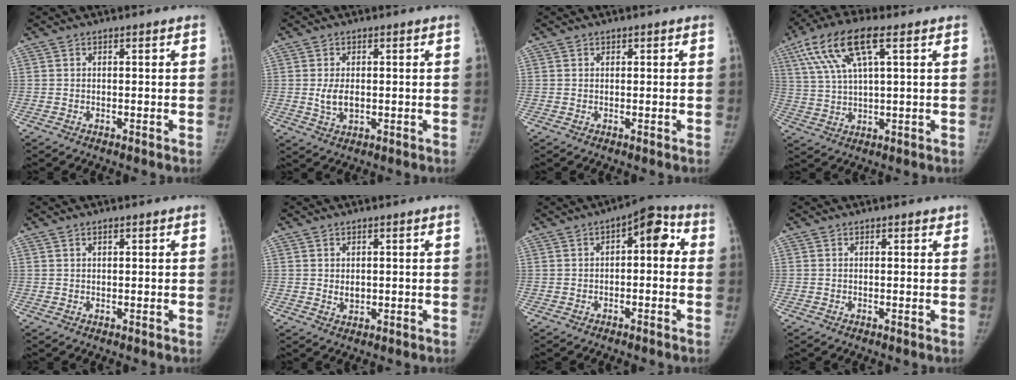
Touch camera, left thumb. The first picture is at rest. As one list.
[{"total": 4.2, "force": [-0.1, 2.5, 3.4], "torque": [-0.061, -0.003, 0.000]}, {"total": 0.5, "force": [0.2, 0.4, -0.1], "torque": [0.011, 0.000, 0.000]}, {"total": 13.2, "force": [5.6, 4.2, 11.1], "torque": [-0.234, 0.008, 0.104]}, {"total": 1.0, "force": [0.6, 0.4, 0.6], "torque": [-0.005, 0.000, 0.009]}, {"total": 2.1, "force": [0.3, 1.5, 1.5], "torque": [-0.015, -0.005, 0.008]}, {"total": 7.3, "force": [0.7, 3.7, 6.3], "torque": [-0.051, 0.030, -0.003]}, {"total": 0.7, "force": [0.6, 0.3, 0.2], "torque": [0.000, -0.004, 0.005]}]